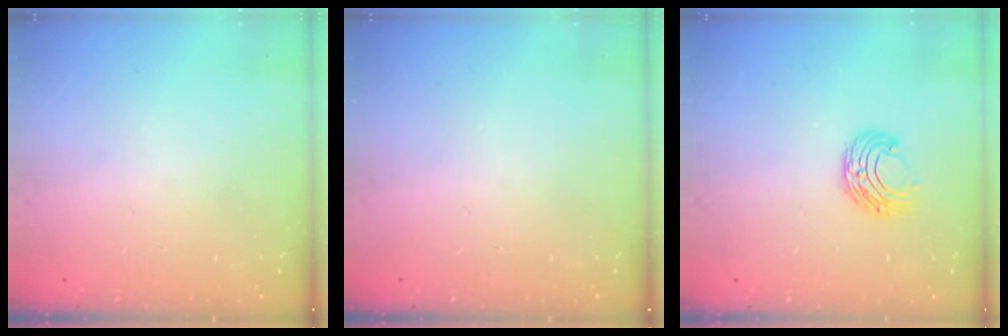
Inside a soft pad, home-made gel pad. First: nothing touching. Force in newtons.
{"total": 0.0}
{"total": 7.5, "press": 7.5, "slide": 0.7}